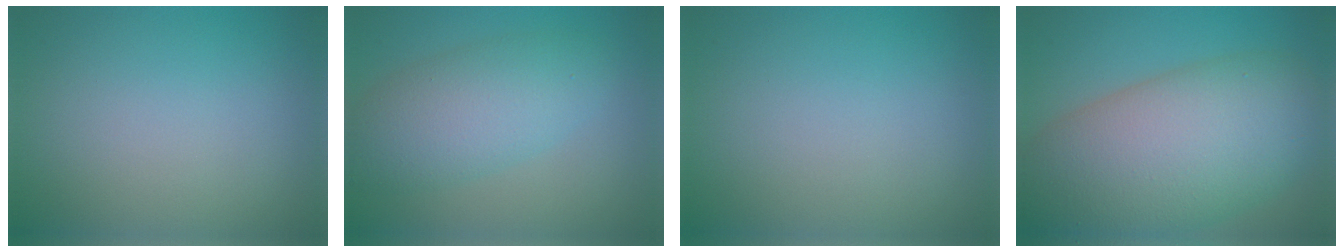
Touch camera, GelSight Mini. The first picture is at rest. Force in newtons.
{"total": 5.6, "press": 5.6, "slide": 0.1}
{"total": 0.0}
{"total": 13.4, "press": 13.4, "slide": 0.8}